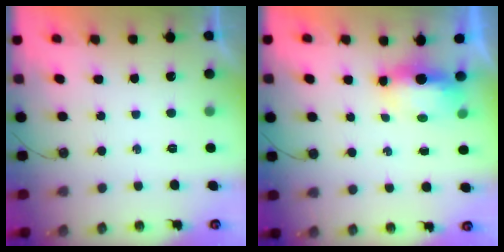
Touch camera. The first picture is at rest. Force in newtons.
{"total": 5.9, "press": 5.8, "slide": 1.1}